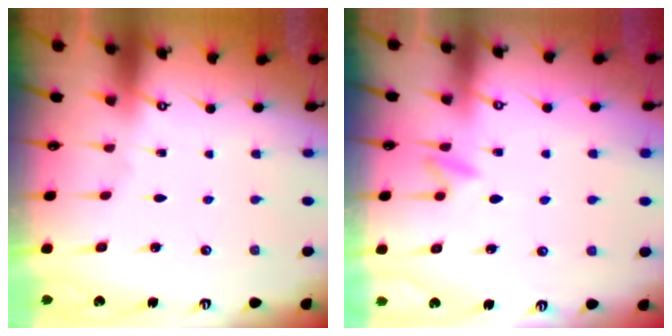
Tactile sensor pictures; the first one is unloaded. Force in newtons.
{"total": 5.2, "press": 5.1, "slide": 1.0}